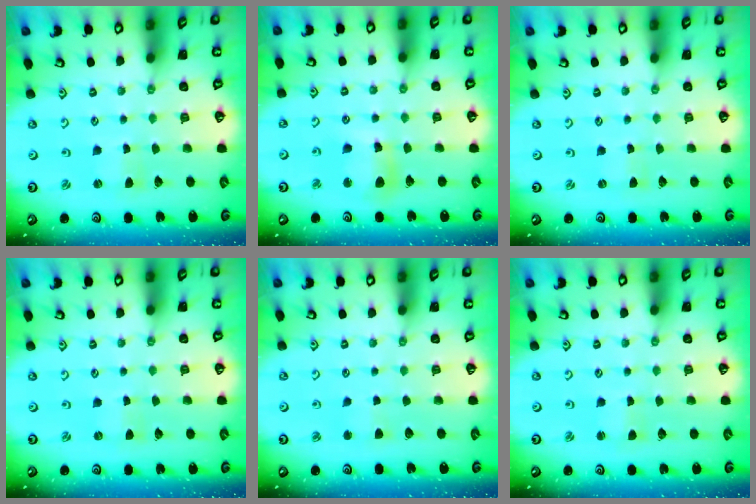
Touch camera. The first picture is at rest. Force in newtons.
{"total": 10.0, "press": 9.9, "slide": 1.2}
{"total": 0.0}
{"total": 0.0}
{"total": 2.1, "press": 2.1, "slide": 0.5}
{"total": 0.7, "press": 0.7, "slide": 0.1}